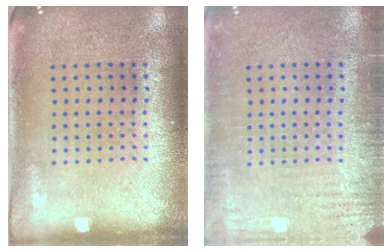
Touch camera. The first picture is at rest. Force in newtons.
{"total": 3.2, "press": 3.2, "slide": 0.4}